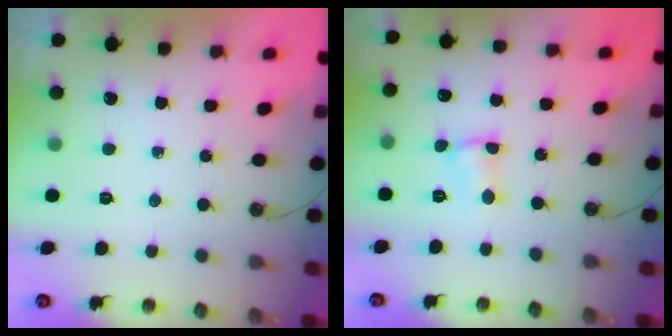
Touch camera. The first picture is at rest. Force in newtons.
{"total": 2.9, "press": 2.8, "slide": 0.3}